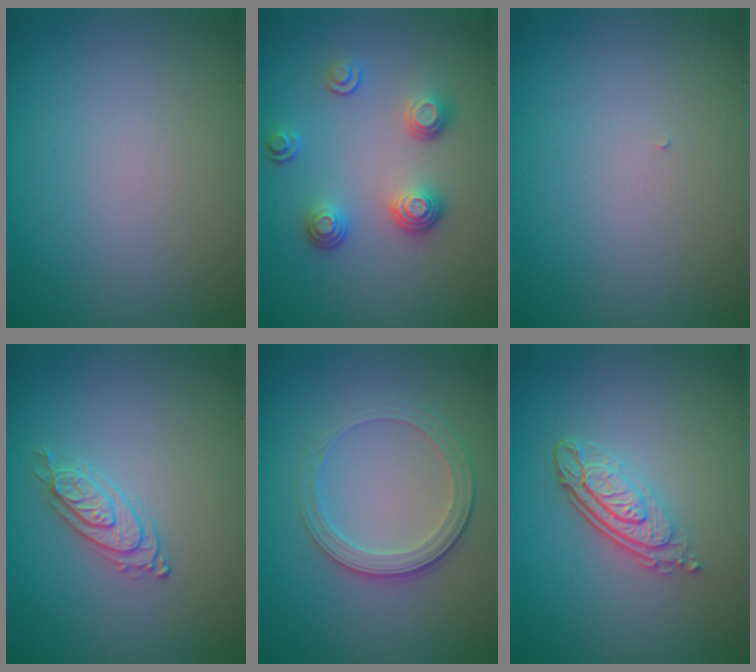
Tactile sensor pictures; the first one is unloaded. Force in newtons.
{"total": 3.5, "press": 2.8, "slide": 2.2}
{"total": 0.0}
{"total": 2.2, "press": 2.0, "slide": 0.7}
{"total": 3.0, "press": 2.6, "slide": 1.4}
{"total": 4.5, "press": 3.1, "slide": 3.2}